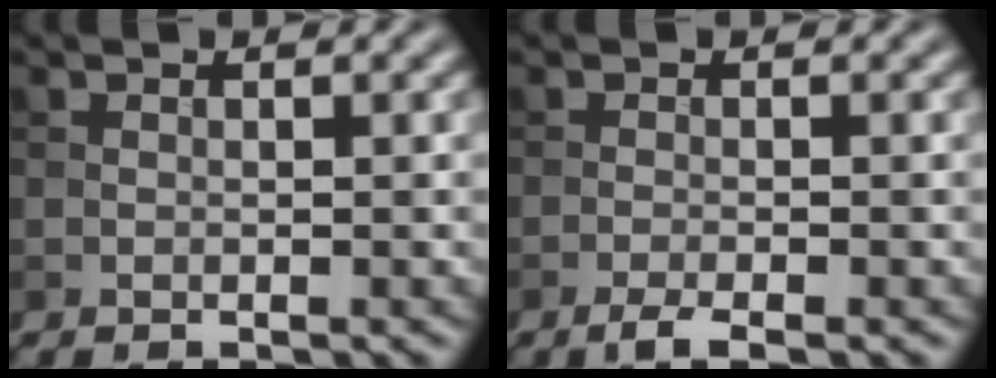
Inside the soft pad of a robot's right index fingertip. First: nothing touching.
{"total": 2.0, "force": [-1.3, 0.3, 1.5], "torque": [-0.029, -0.001, -0.029]}